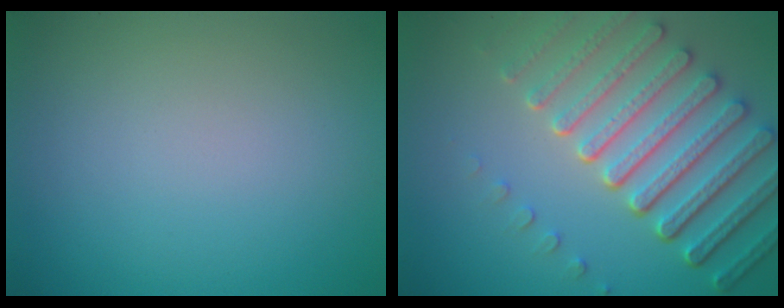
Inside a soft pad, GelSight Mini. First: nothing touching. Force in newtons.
{"total": 7.5, "press": 5.7, "slide": 4.9}